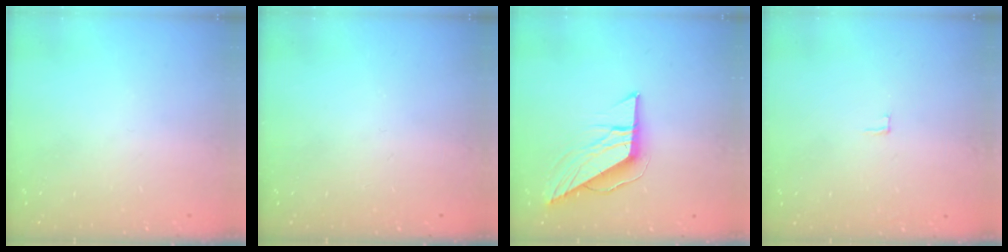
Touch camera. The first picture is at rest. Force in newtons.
{"total": 0.0}
{"total": 9.8, "press": 9.8, "slide": 0.5}
{"total": 2.0, "press": 2.0, "slide": 0.2}